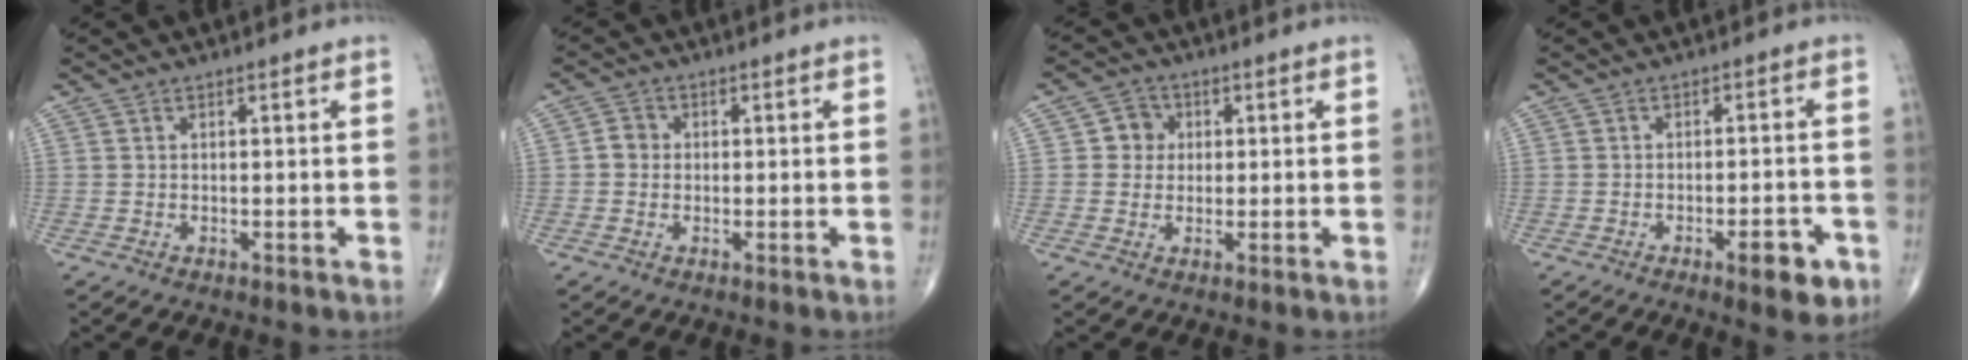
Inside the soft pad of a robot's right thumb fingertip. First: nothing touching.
{"total": 2.5, "force": [-0.1, 2.3, 1.0], "torque": [-0.005, 0.006, -0.008]}
{"total": 4.2, "force": [0.7, 4.0, 1.2], "torque": [0.009, 0.006, 0.004]}
{"total": 6.7, "force": [-3.3, 2.2, 5.4], "torque": [-0.060, 0.013, -0.040]}